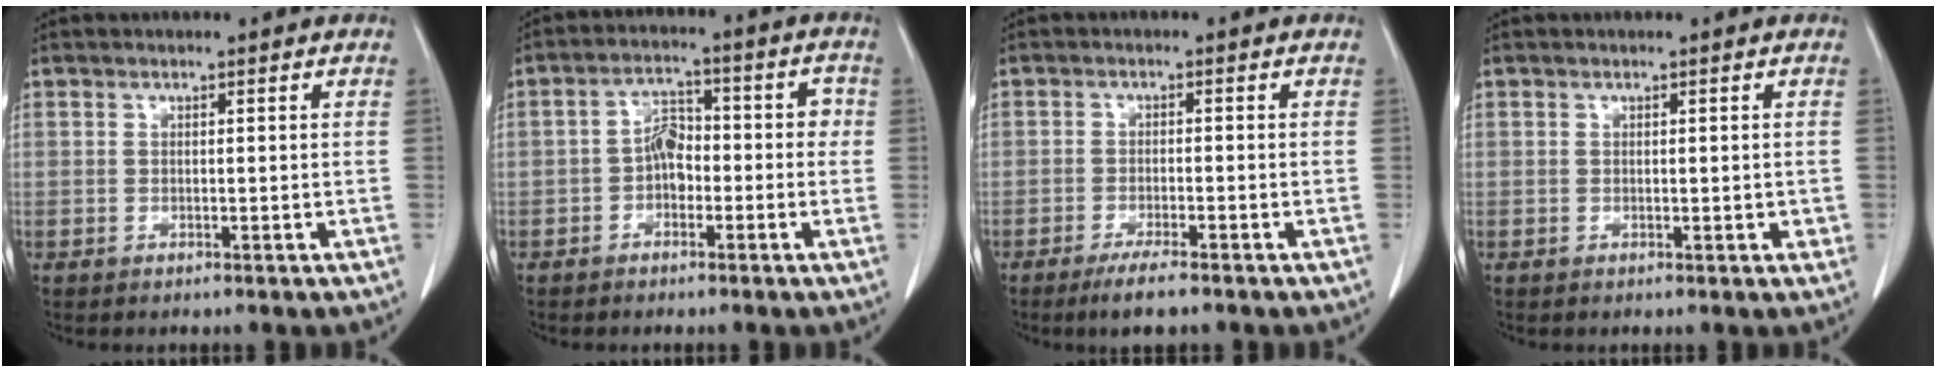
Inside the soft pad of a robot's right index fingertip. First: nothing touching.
{"total": 5.8, "force": [-1.3, 3.7, 4.3], "torque": [-0.061, 0.034, -0.024]}
{"total": 4.5, "force": [-3.3, 0.4, 3.1], "torque": [-0.053, -0.008, -0.052]}
{"total": 1.3, "force": [0.0, 0.5, 1.2], "torque": [-0.013, -0.003, 0.003]}